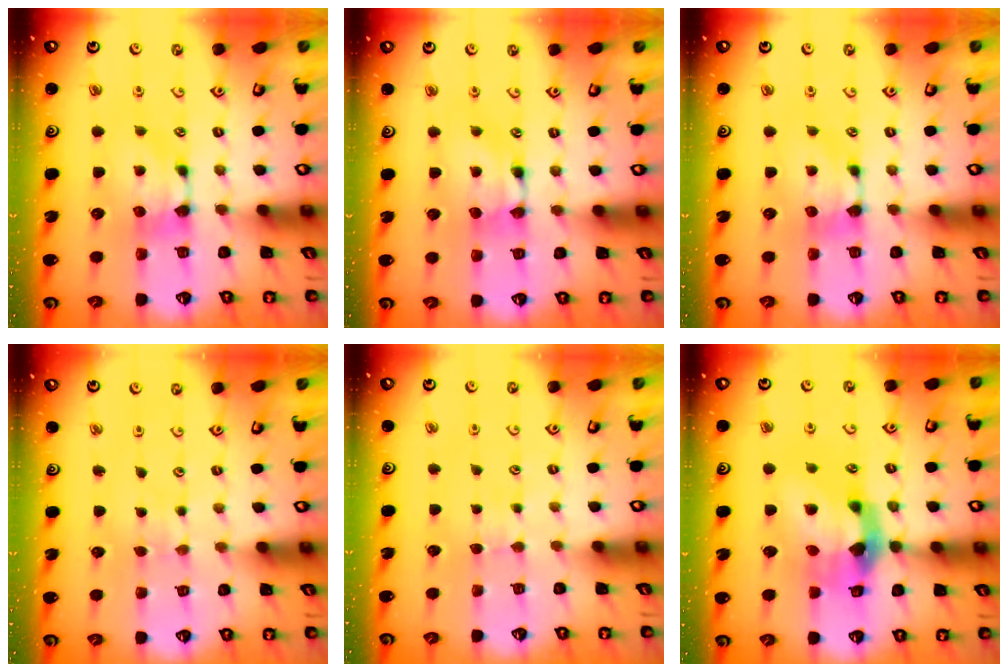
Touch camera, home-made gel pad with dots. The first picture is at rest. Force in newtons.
{"total": 1.8, "press": 1.8, "slide": 0.1}
{"total": 0.0}
{"total": 3.6, "press": 3.6, "slide": 0.1}
{"total": 2.7, "press": 2.7, "slide": 0.4}
{"total": 7.7, "press": 7.3, "slide": 2.4}